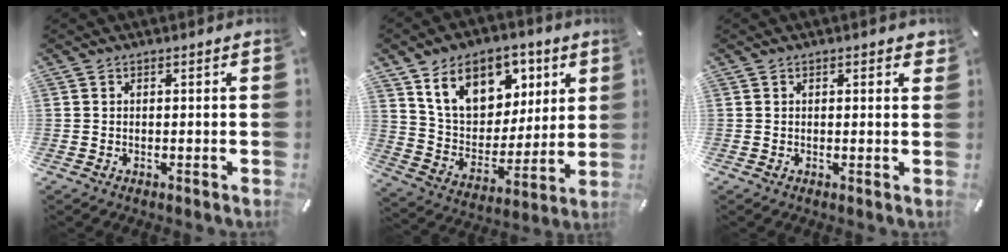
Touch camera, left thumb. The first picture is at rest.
{"total": 15.8, "force": [8.7, 11.1, 7.1], "torque": [-0.130, -0.036, 0.166]}
{"total": 1.1, "force": [0.6, 0.6, 0.8], "torque": [0.000, -0.003, 0.006]}